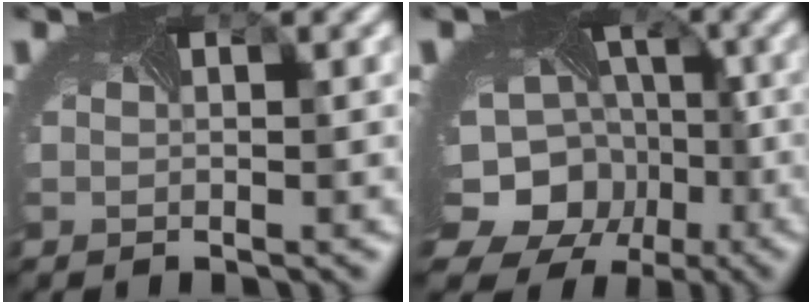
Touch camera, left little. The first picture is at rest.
{"total": 13.7, "force": [-4.2, 11.5, 6.1], "torque": [-0.123, -0.039, -0.071]}